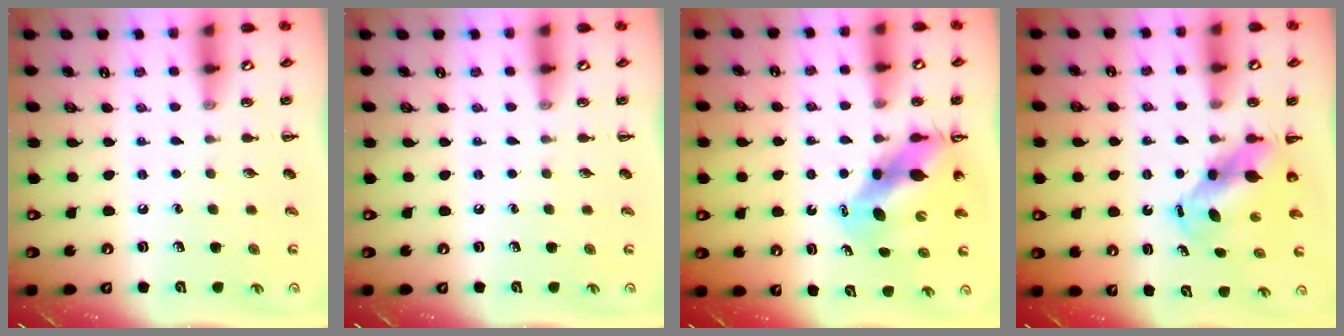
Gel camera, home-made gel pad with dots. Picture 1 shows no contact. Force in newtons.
{"total": 0.0}
{"total": 9.7, "press": 9.3, "slide": 2.9}
{"total": 6.0, "press": 5.7, "slide": 1.9}